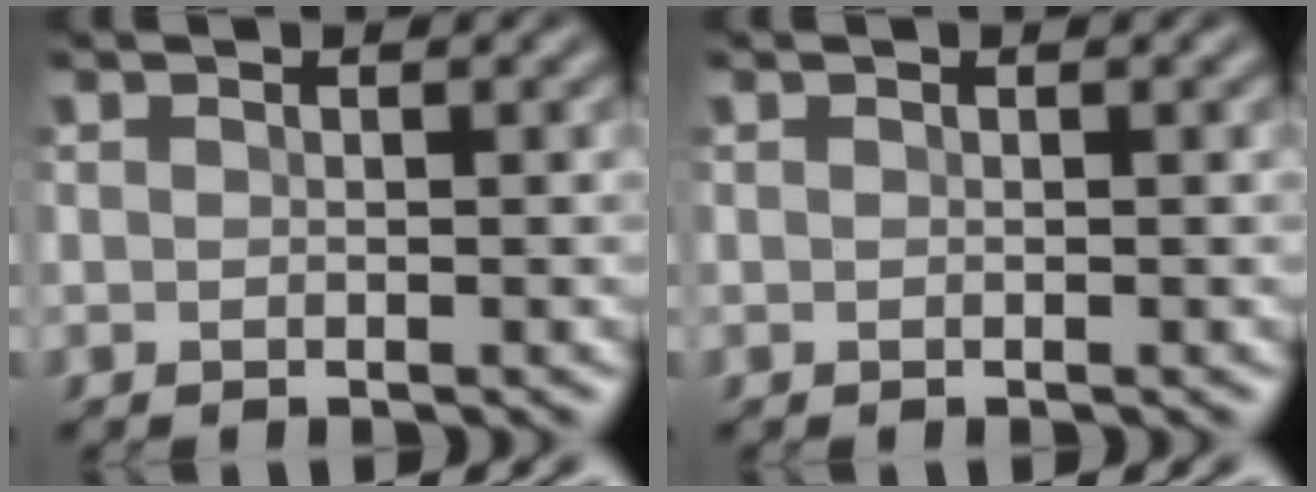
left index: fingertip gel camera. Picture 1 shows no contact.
{"total": 0.0}